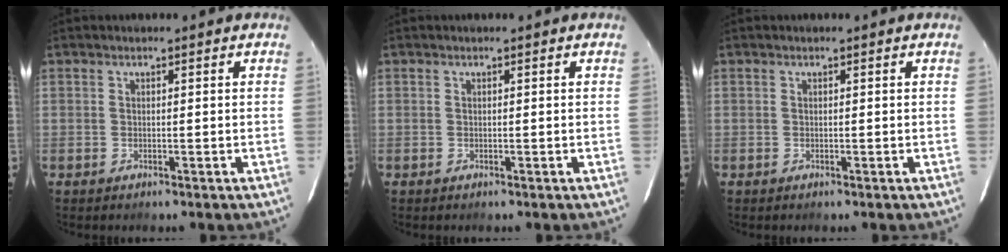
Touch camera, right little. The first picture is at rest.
{"total": 0.0}
{"total": 0.0}